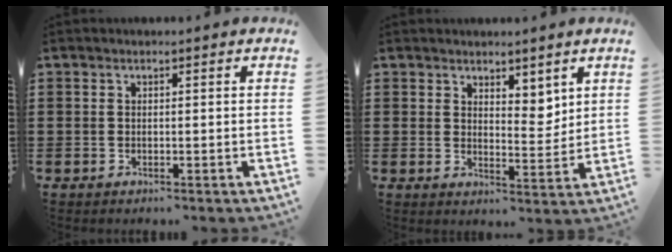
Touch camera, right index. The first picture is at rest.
{"total": 4.0, "force": [3.2, 2.0, 1.2], "torque": [-0.023, -0.005, 0.059]}